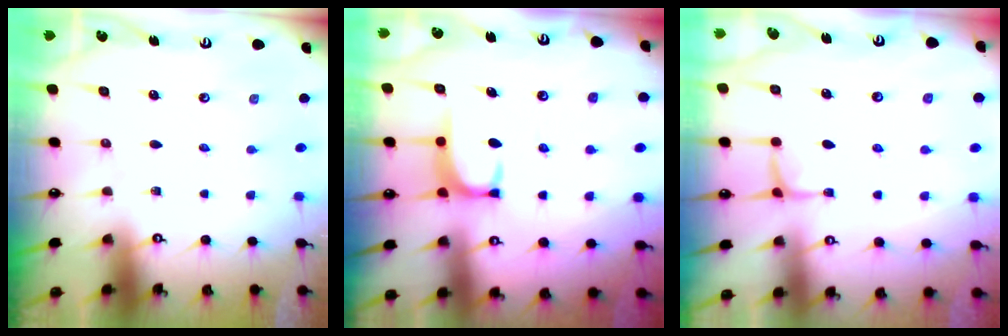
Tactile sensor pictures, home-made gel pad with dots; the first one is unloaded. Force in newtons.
{"total": 1.7, "press": 1.6, "slide": 0.6}
{"total": 1.6, "press": 1.4, "slide": 0.7}